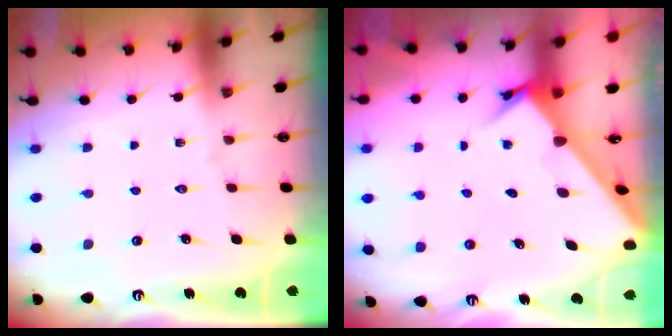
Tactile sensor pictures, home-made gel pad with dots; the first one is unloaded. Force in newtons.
{"total": 2.2, "press": 2.2, "slide": 0.2}